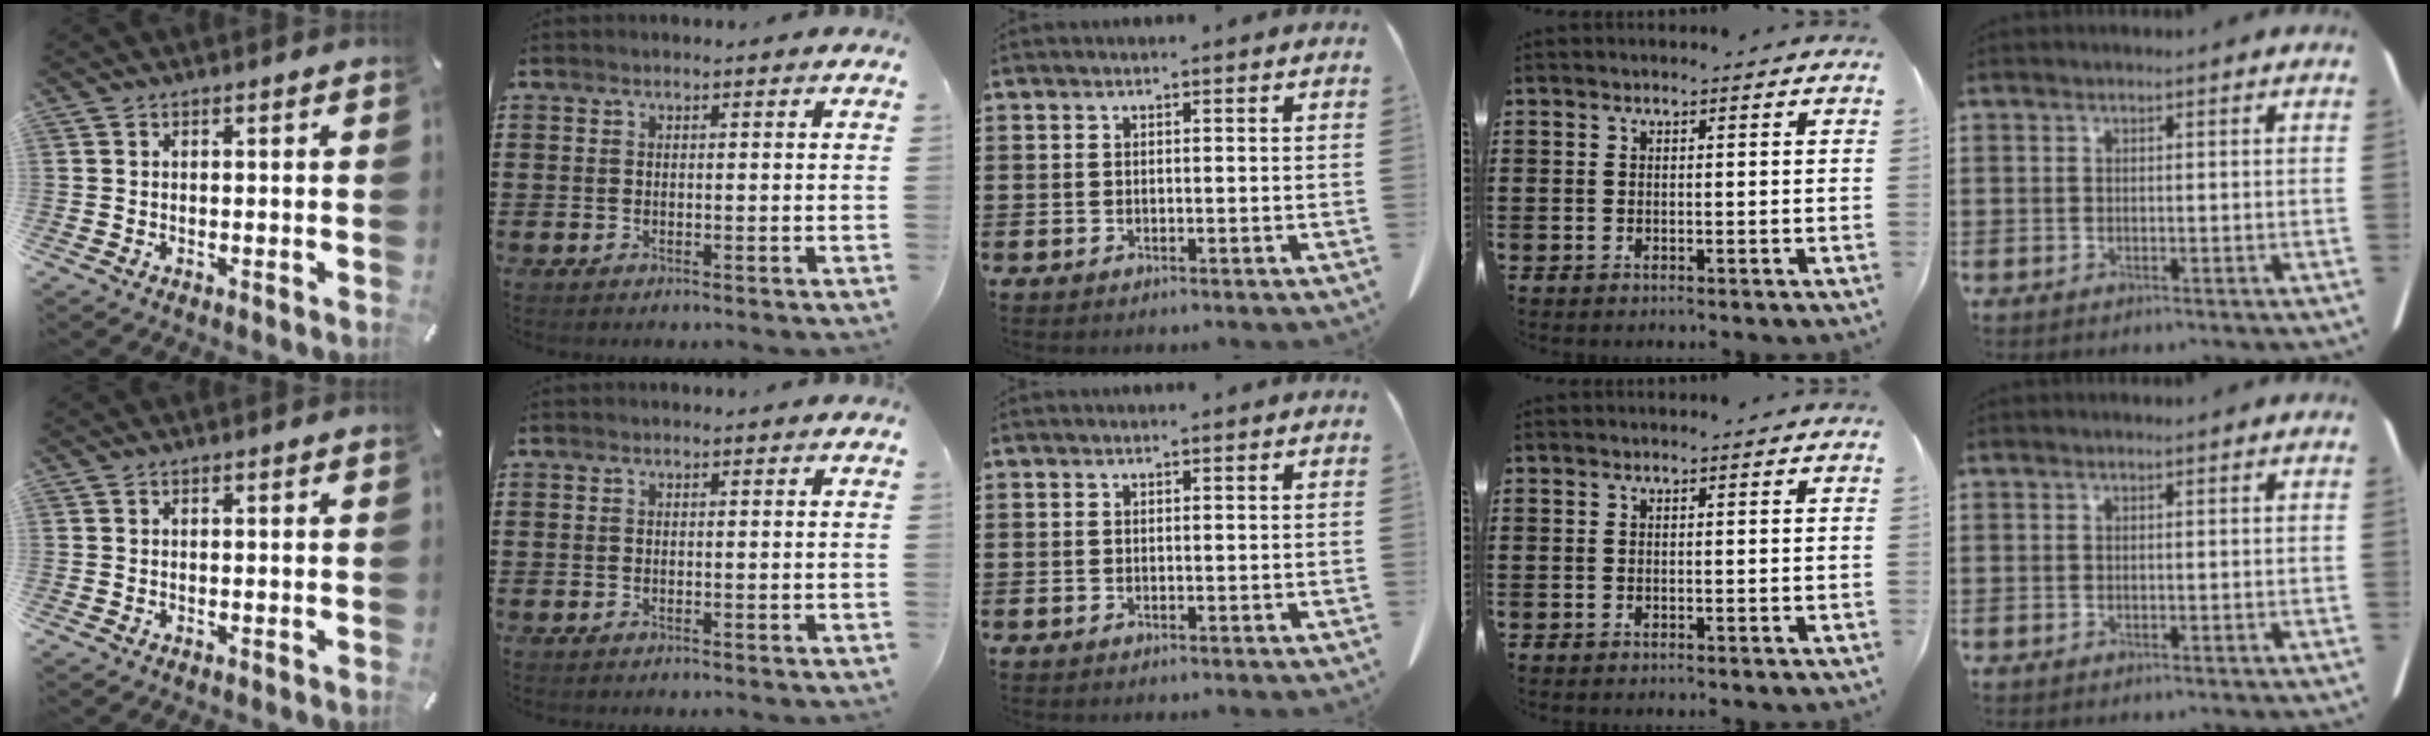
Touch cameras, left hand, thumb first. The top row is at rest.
{}